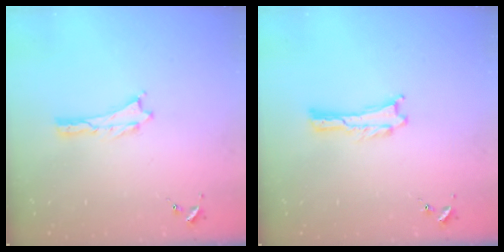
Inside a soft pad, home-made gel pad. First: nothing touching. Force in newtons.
{"total": 0.0}